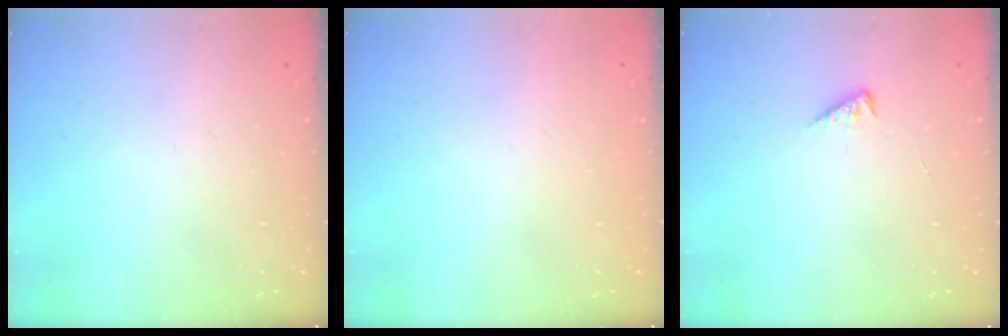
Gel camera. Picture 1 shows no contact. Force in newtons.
{"total": 0.0}
{"total": 2.1, "press": 2.0, "slide": 0.5}